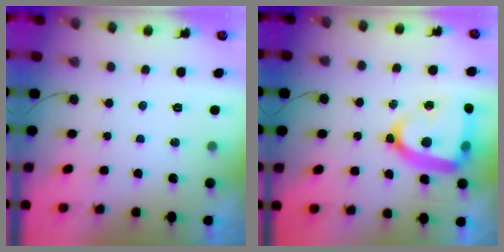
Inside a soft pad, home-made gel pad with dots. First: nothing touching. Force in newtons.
{"total": 16.7, "press": 16.6, "slide": 1.6}